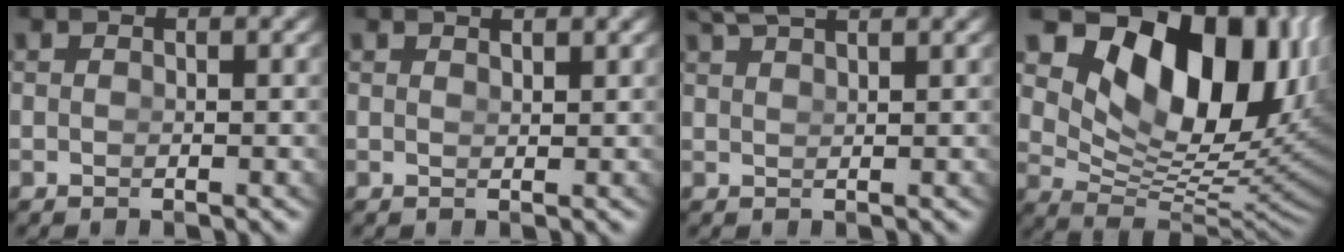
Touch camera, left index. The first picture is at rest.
{"total": 1.1, "force": [0.9, -0.5, 0.3], "torque": [0.002, -0.008, 0.022]}
{"total": 2.5, "force": [2.3, -0.5, 0.9], "torque": [-0.015, 0.001, 0.047]}
{"total": 18.6, "force": [5.4, 10.8, 14.1], "torque": [-0.225, -0.007, 0.090]}